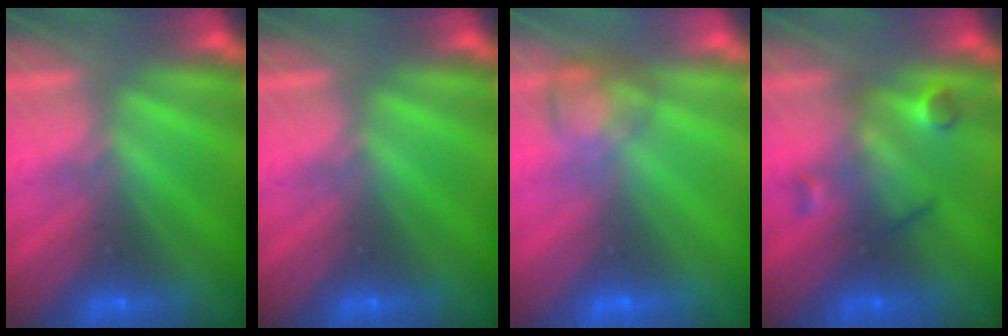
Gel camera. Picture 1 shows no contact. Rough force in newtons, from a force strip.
{"total": 0.0}
{"total": 3.8}
{"total": 2.5}